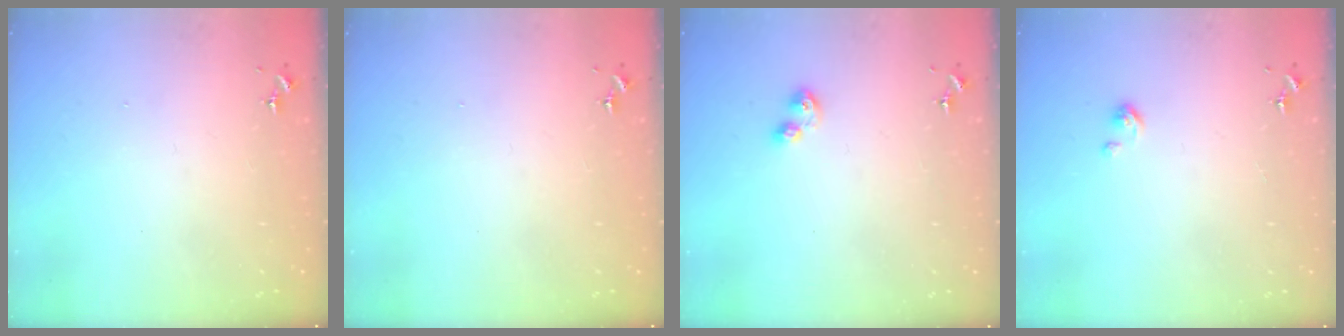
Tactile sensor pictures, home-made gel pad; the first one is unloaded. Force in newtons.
{"total": 0.0}
{"total": 5.9, "press": 5.8, "slide": 1.0}
{"total": 2.6, "press": 2.6, "slide": 0.4}